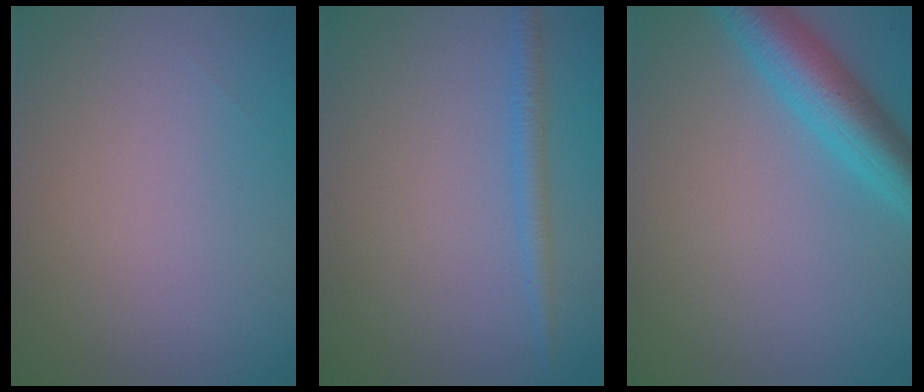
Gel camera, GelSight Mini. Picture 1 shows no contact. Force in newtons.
{"total": 1.5, "press": 1.5, "slide": 0.1}
{"total": 5.4, "press": 5.4, "slide": 0.2}